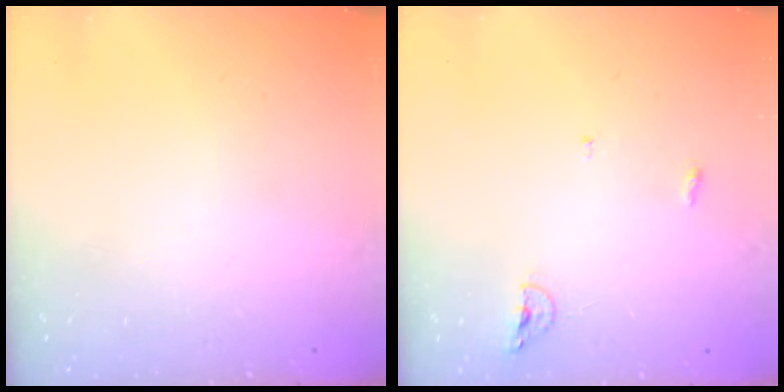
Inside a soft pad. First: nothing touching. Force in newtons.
{"total": 3.9, "press": 3.8, "slide": 0.8}